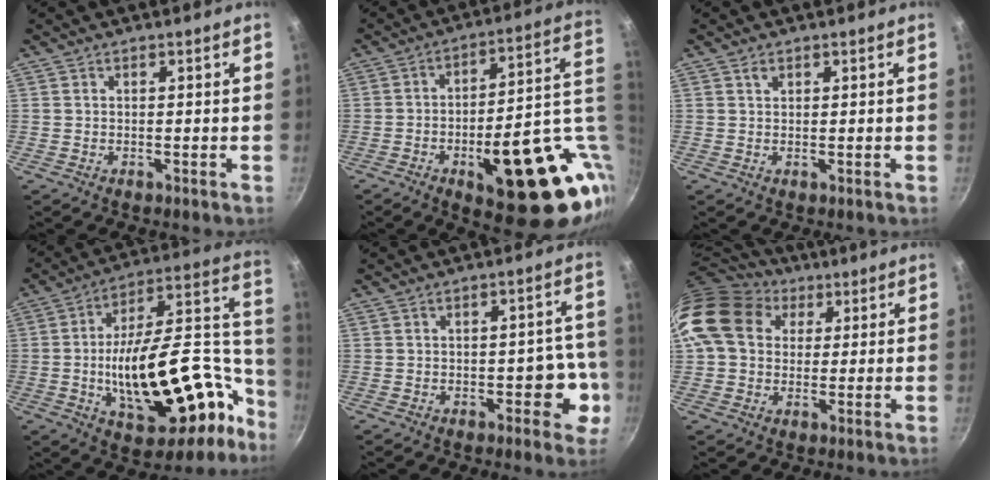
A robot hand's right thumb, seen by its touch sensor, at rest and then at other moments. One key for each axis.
{"total": 27.0, "fx": -4.0, "fy": 11.0, "fz": 24.4, "tx": -0.281, "ty": 0.003, "tz": -0.035}
{"total": 1.2, "fx": 0.7, "fy": 0.7, "fz": 0.6, "tx": -0.008, "ty": 0.001, "tz": 0.011}
{"total": 32.2, "fx": -10.6, "fy": 15.9, "fz": 25.9, "tx": -0.331, "ty": 0.084, "tz": -0.145}
{"total": 7.5, "fx": -2.5, "fy": 4.1, "fz": 5.7, "tx": -0.023, "ty": 0.028, "tz": -0.032}
{"total": 16.4, "fx": 5.4, "fy": 12.7, "fz": 8.8, "tx": -0.156, "ty": 0.022, "tz": 0.083}